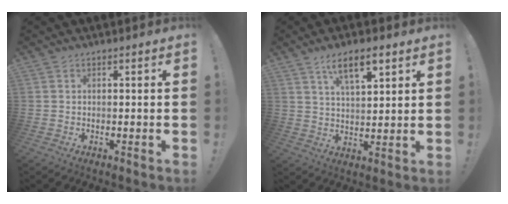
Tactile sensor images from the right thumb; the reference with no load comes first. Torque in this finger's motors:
{"motor_torque": [0.05, 0.19, 0.50, 0.71, 0.27]}